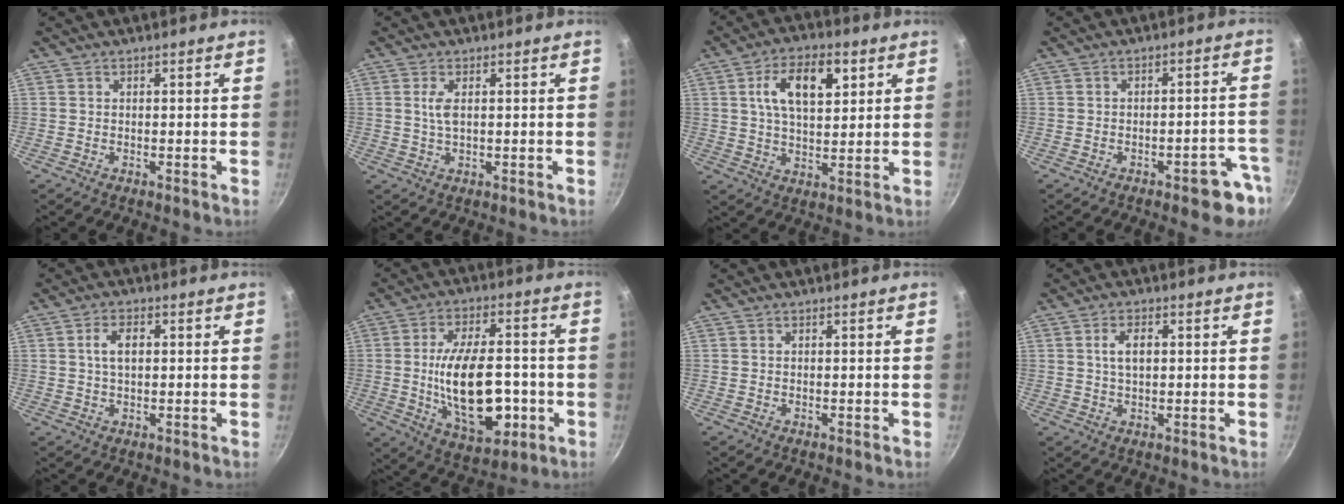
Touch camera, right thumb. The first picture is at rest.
{"total": 2.8, "force": [0.5, 1.1, 2.5], "torque": [-0.061, 0.000, 0.015]}
{"total": 11.8, "force": [4.0, 6.0, 9.3], "torque": [-0.143, -0.004, 0.068]}
{"total": 8.0, "force": [-4.4, 2.7, 6.2], "torque": [-0.060, 0.037, -0.048]}
{"total": 4.1, "force": [0.8, 2.3, 3.4], "torque": [-0.062, 0.006, 0.014]}
{"total": 18.5, "force": [-2.7, 9.4, 15.7], "torque": [-0.242, 0.012, -0.031]}
{"total": 0.0}
{"total": 4.0, "force": [0.8, 2.1, 3.3], "torque": [-0.058, 0.003, 0.016]}